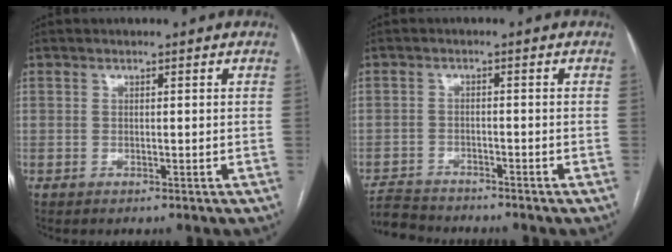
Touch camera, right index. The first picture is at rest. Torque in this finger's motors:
{"motor_torque": [-0.70, 0.69, -1.05, -0.21]}